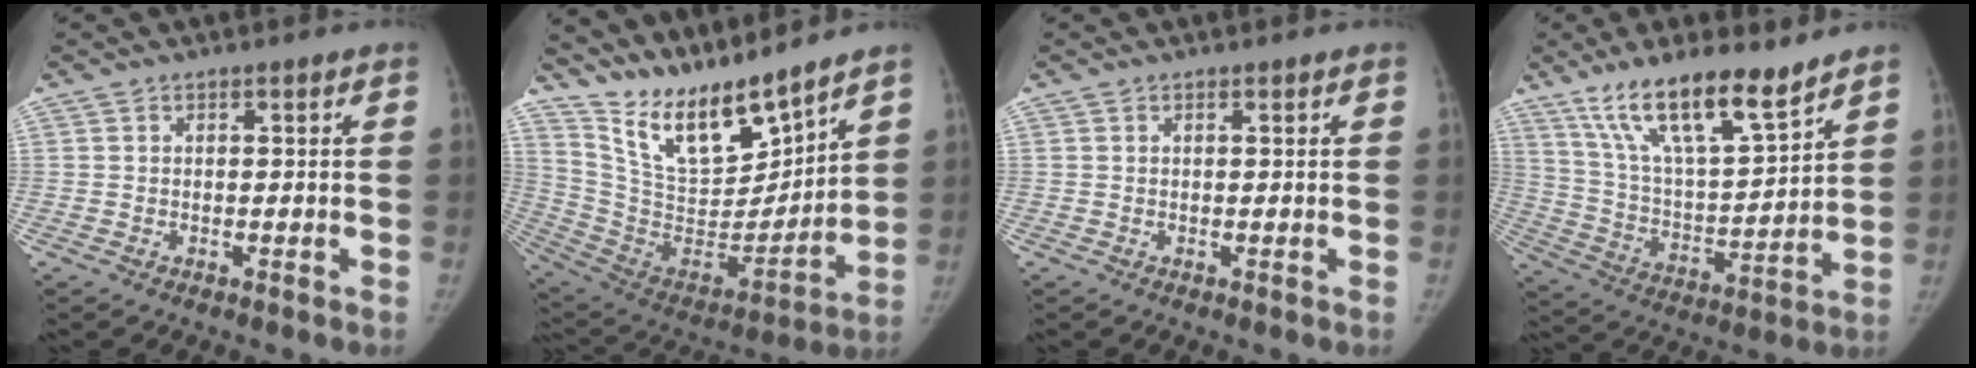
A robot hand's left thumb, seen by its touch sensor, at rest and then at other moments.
{"total": 17.6, "force": [15.2, 4.4, 7.6], "torque": [-0.097, -0.105, 0.294]}
{"total": 0.0}
{"total": 17.6, "force": [12.4, 4.6, 11.5], "torque": [-0.180, -0.062, 0.235]}